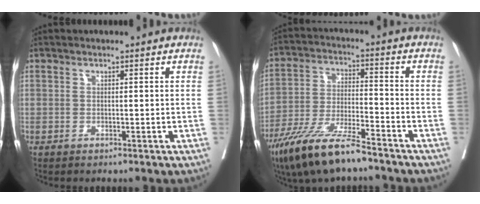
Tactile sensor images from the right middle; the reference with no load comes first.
{"total": 12.6, "force": [-9.4, 1.8, 8.2], "torque": [-0.158, -0.027, -0.172]}